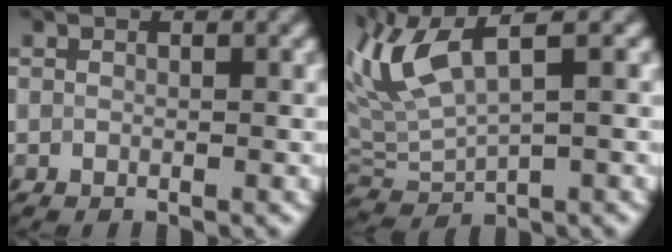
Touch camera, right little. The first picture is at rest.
{"total": 6.3, "force": [2.8, 2.0, 5.3], "torque": [-0.125, 0.014, 0.057]}